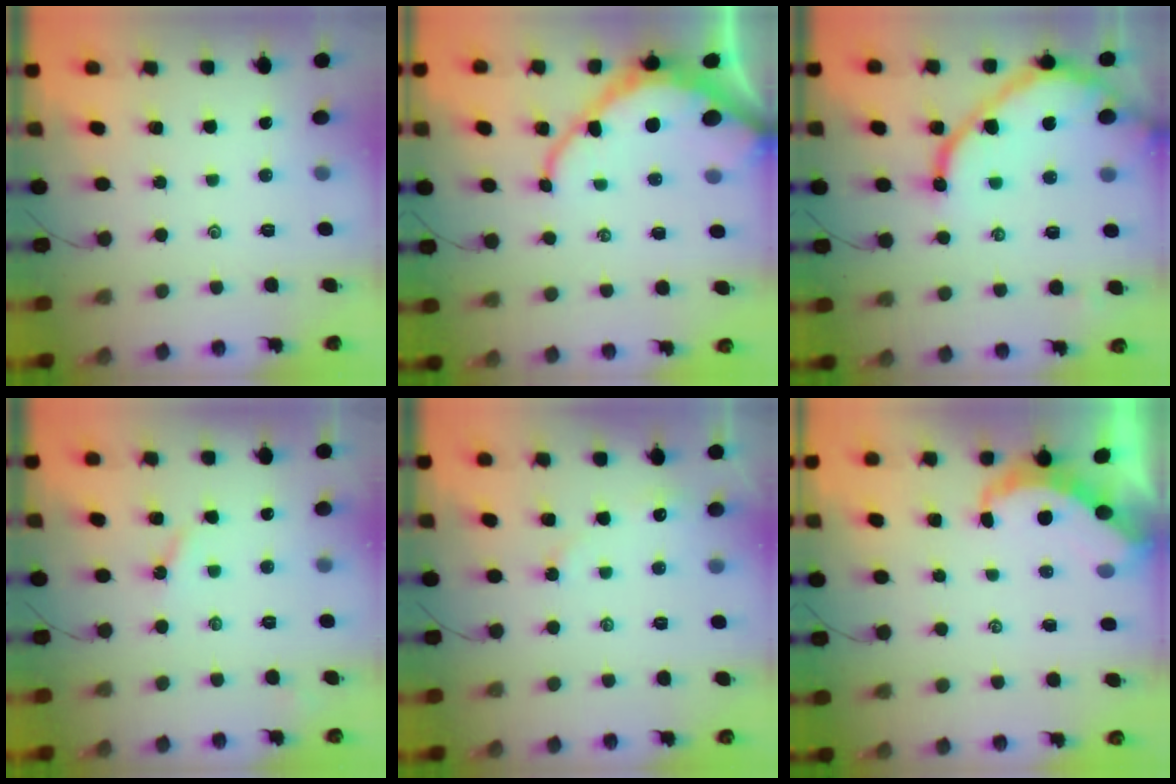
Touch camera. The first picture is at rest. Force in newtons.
{"total": 12.4, "press": 12.4, "slide": 1.1}
{"total": 13.2, "press": 13.1, "slide": 1.3}
{"total": 3.0, "press": 2.9, "slide": 0.5}
{"total": 2.9, "press": 2.9, "slide": 0.5}
{"total": 6.1, "press": 6.1, "slide": 0.4}